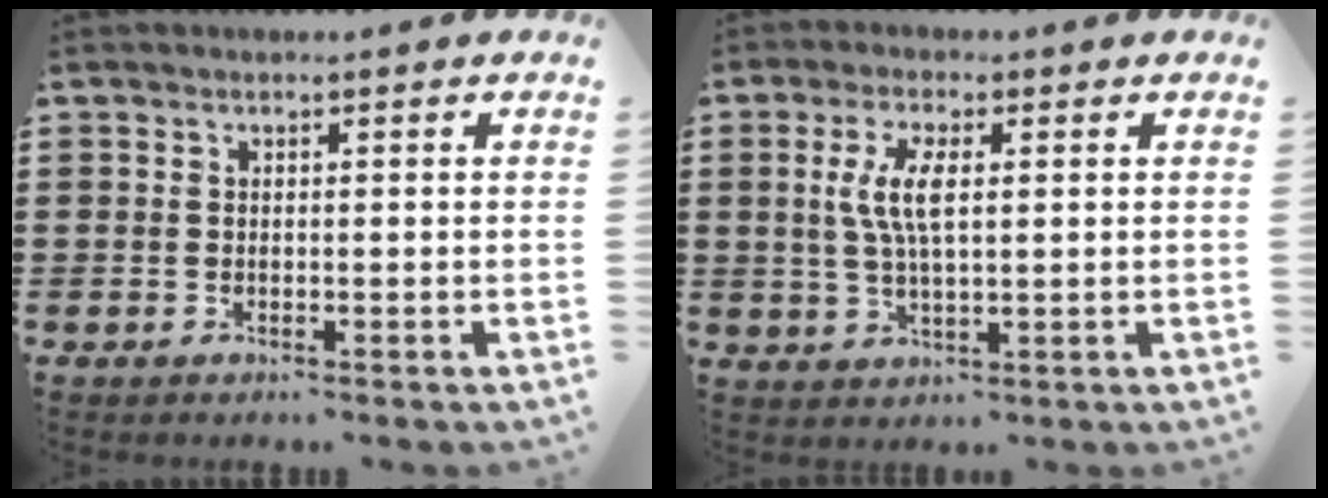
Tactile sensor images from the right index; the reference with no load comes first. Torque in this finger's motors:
{"motor_torque": [0.77, -0.24, 0.31, 0.16]}